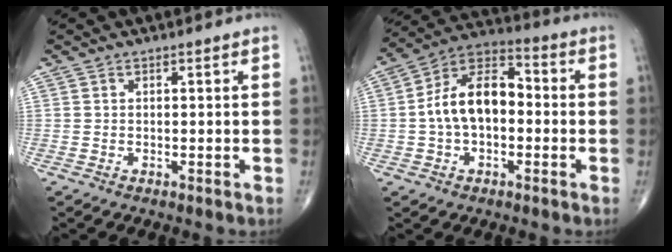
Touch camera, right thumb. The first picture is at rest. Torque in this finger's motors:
{"motor_torque": [0.19, 0.19, 0.61, -0.19, 0.29]}